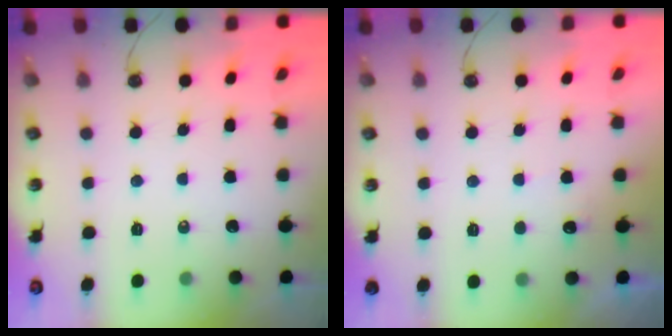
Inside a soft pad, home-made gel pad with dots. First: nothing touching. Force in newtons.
{"total": 3.9, "press": 3.7, "slide": 1.2}